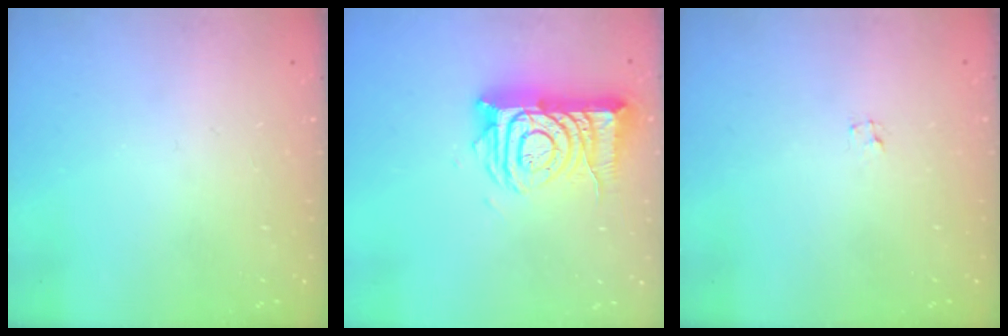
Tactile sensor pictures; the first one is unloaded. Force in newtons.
{"total": 14.2, "press": 14.1, "slide": 1.2}
{"total": 1.2, "press": 1.2, "slide": 0.1}